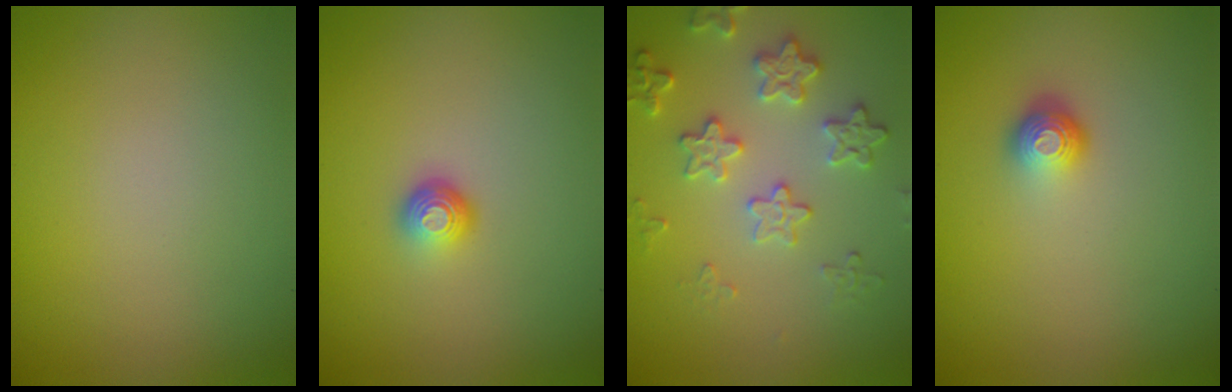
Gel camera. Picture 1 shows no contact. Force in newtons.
{"total": 1.6, "press": 1.1, "slide": 1.2}
{"total": 3.9, "press": 3.4, "slide": 1.9}
{"total": 1.8, "press": 1.2, "slide": 1.2}